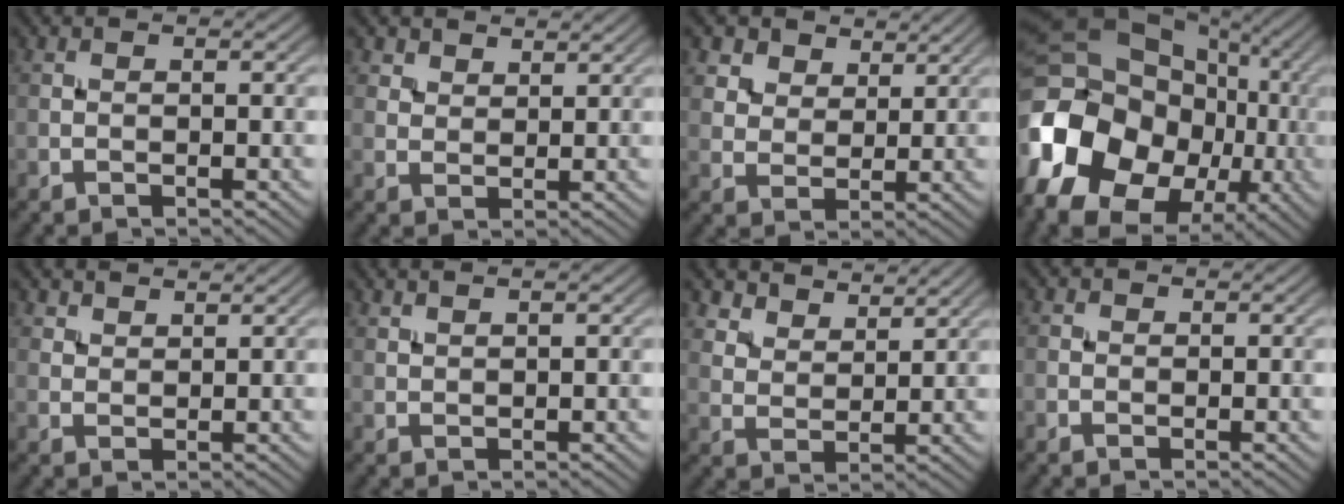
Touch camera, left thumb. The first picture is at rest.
{"total": 3.4, "force": [2.7, 1.8, 1.0], "torque": [-0.027, -0.008, 0.066]}
{"total": 6.9, "force": [4.8, 4.3, 2.6], "torque": [-0.080, -0.018, 0.101]}
{"total": 18.6, "force": [-4.3, 14.6, 10.7], "torque": [-0.258, -0.002, -0.081]}
{"total": 2.7, "force": [2.4, 1.0, 0.8], "torque": [-0.019, -0.003, 0.055]}
{"total": 1.3, "force": [1.2, 0.2, 0.6], "torque": [-0.014, 0.000, 0.023]}
{"total": 5.8, "force": [4.9, 2.3, 1.9], "torque": [-0.056, -0.016, 0.114]}
{"total": 0.9, "force": [0.1, 0.8, 0.2], "torque": [-0.002, -0.001, -0.002]}